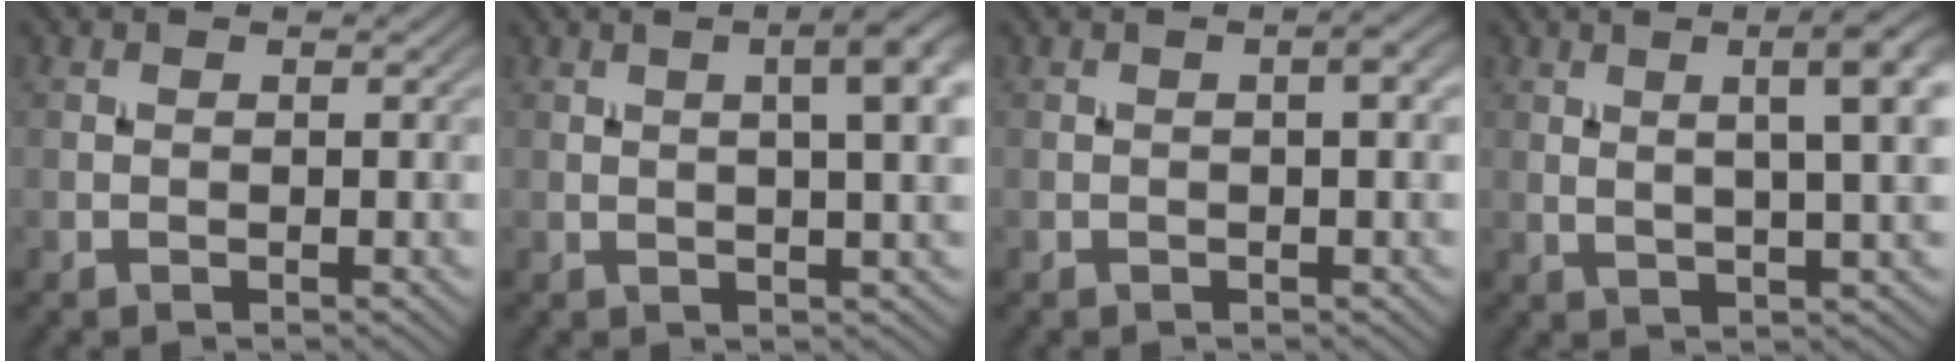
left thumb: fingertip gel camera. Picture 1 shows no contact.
{"total": 6.8, "force": [2.0, 1.6, 6.3], "torque": [-0.075, 0.017, 0.027]}
{"total": 1.7, "force": [0.2, 0.1, 1.7], "torque": [-0.027, 0.006, 0.002]}
{"total": 8.1, "force": [3.0, 1.6, 7.4], "torque": [-0.095, 0.025, 0.041]}